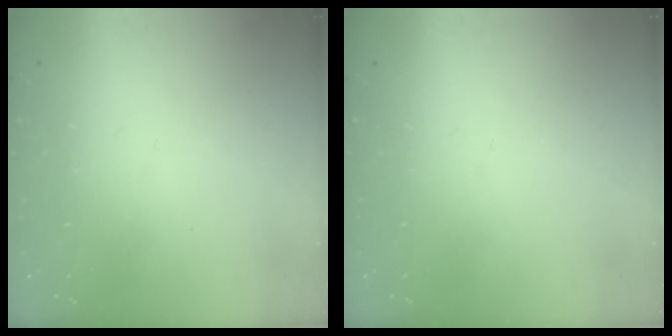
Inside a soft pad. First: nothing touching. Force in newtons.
{"total": 0.0}